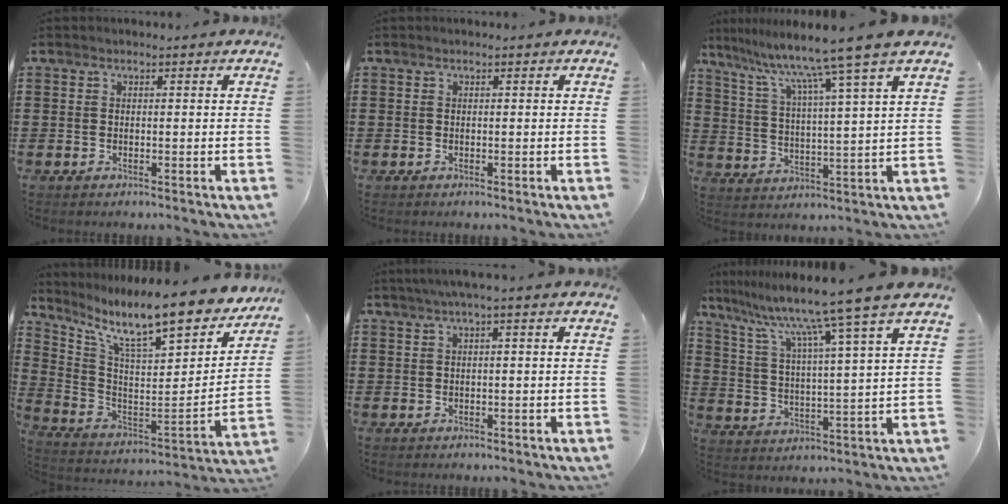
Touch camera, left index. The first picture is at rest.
{"total": 0.0}
{"total": 9.9, "force": [7.7, -1.6, 6.0], "torque": [-0.148, -0.045, 0.116]}
{"total": 11.4, "force": [9.4, 1.2, 6.3], "torque": [-0.144, -0.078, 0.153]}
{"total": 1.5, "force": [-0.1, 0.0, 1.5], "torque": [-0.024, -0.003, -0.003]}
{"total": 10.8, "force": [8.8, -1.5, 6.2], "torque": [-0.156, -0.051, 0.135]}